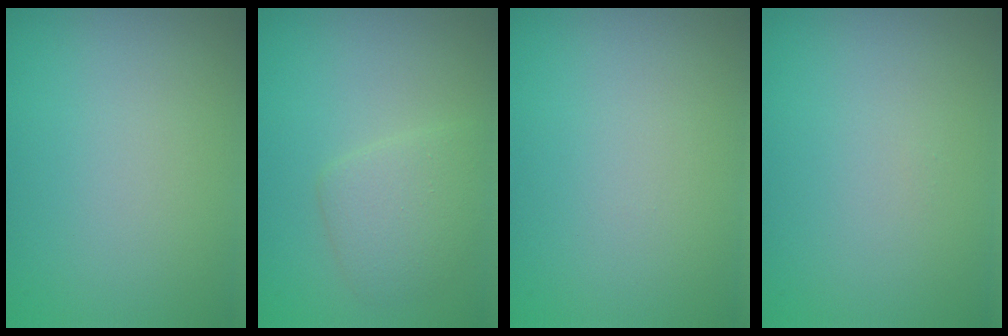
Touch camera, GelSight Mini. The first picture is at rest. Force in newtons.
{"total": 2.9, "press": 2.9, "slide": 0.2}
{"total": 0.0}
{"total": 0.0}